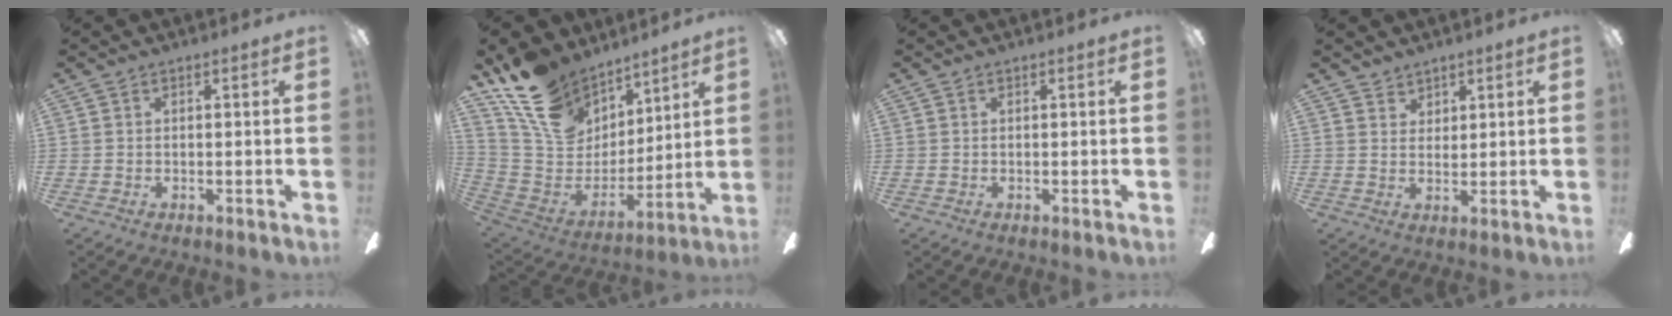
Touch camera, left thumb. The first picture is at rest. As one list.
[{"total": 19.7, "force": [13.2, 12.4, 7.7], "torque": [-0.151, -0.079, 0.251]}, {"total": 0.0}, {"total": 2.7, "force": [2.4, 1.2, -0.1], "torque": [0.006, -0.013, 0.045]}]